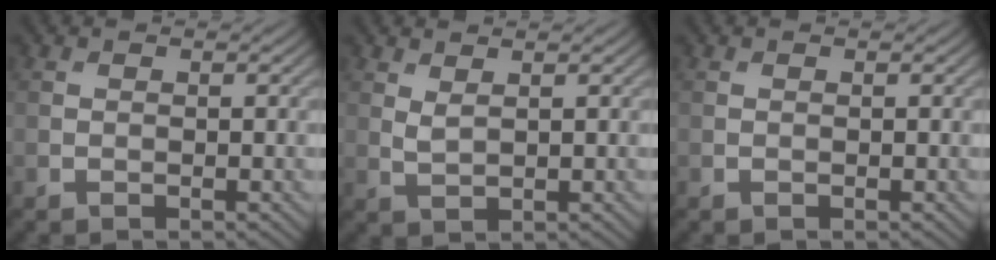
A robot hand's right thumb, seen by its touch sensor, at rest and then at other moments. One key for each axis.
{"total": 1.5, "fx": 1.1, "fy": 0.4, "fz": 0.9, "tx": -0.029, "ty": -0.005, "tz": 0.027}
{"total": 0.0}